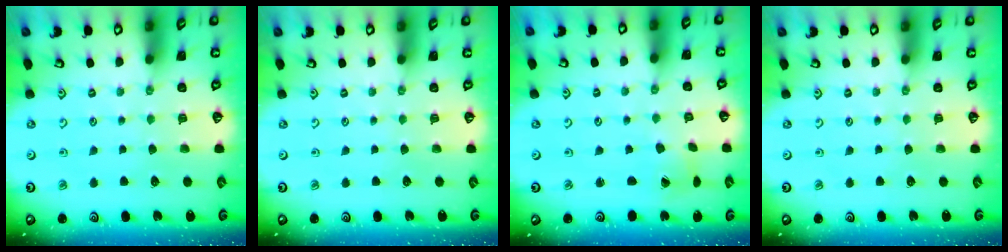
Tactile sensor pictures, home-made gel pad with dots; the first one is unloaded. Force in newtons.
{"total": 0.0}
{"total": 2.0, "press": 2.0, "slide": 0.2}
{"total": 0.0}